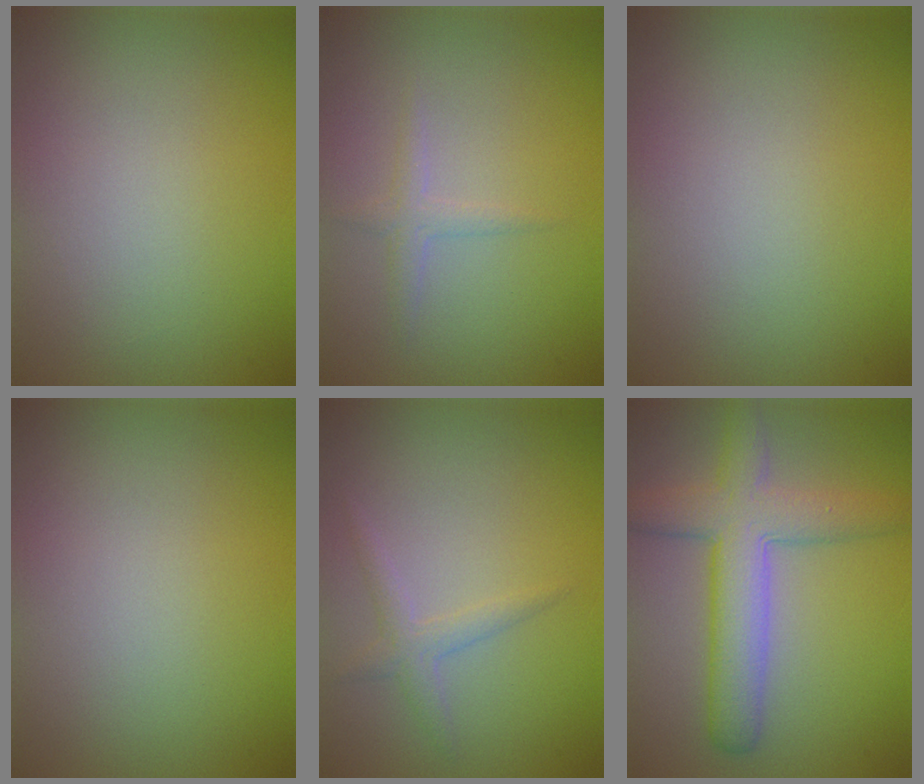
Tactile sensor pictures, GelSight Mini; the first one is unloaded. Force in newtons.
{"total": 1.3, "press": 1.3, "slide": 0.1}
{"total": 0.0}
{"total": 0.0}
{"total": 1.6, "press": 1.6, "slide": 0.0}
{"total": 6.4, "press": 6.4, "slide": 0.2}